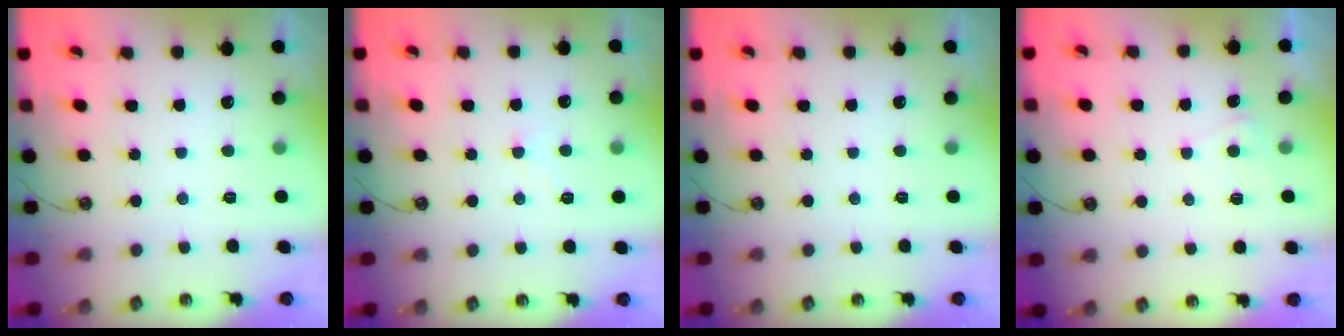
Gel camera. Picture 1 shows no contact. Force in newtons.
{"total": 1.1, "press": 1.0, "slide": 0.4}
{"total": 0.0}
{"total": 3.6, "press": 3.6, "slide": 0.3}